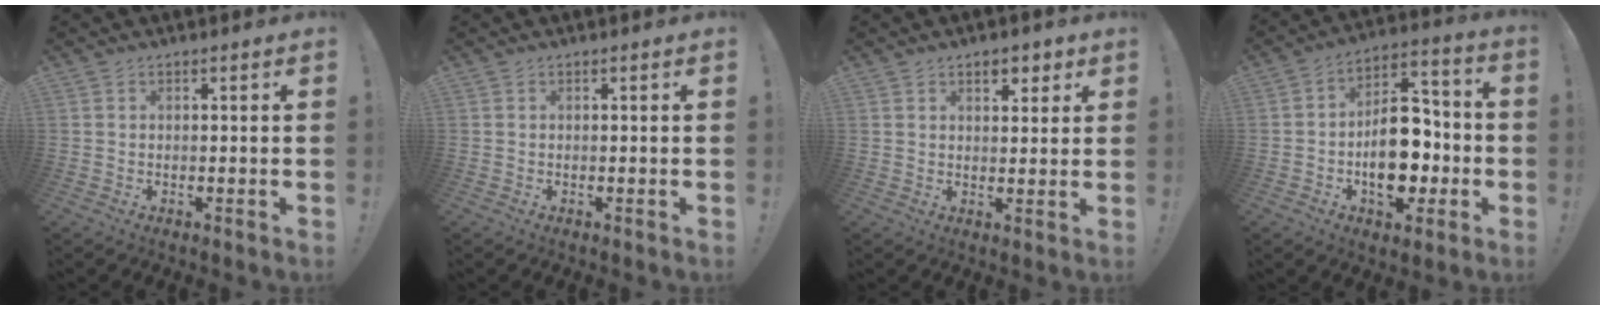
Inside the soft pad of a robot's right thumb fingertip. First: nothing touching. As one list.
[{"total": 0.0}, {"total": 4.5, "force": [2.7, 2.8, 2.3], "torque": [-0.017, -0.010, 0.044]}, {"total": 16.5, "force": [-4.3, 10.8, 11.7], "torque": [-0.154, 0.033, -0.064]}]